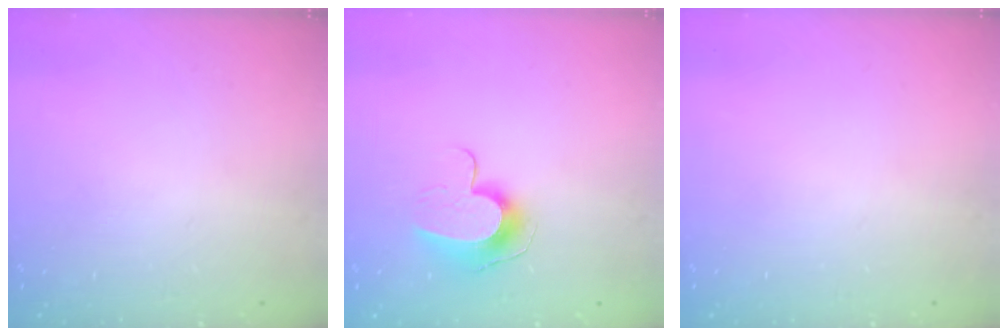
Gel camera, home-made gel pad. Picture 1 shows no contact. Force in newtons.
{"total": 10.1, "press": 10.1, "slide": 0.3}
{"total": 0.0}